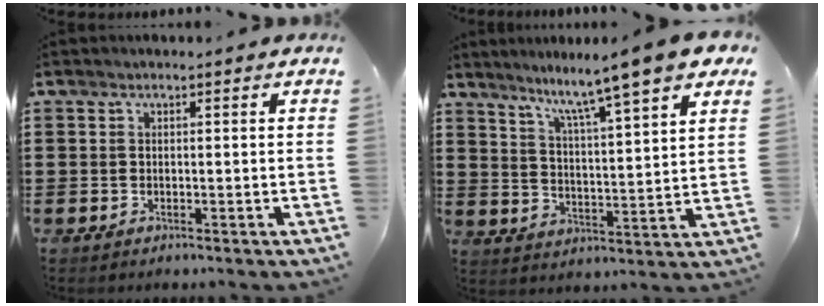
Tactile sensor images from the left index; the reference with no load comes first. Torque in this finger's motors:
{"motor_torque": [1.25, -0.89, 1.05, 0.21]}